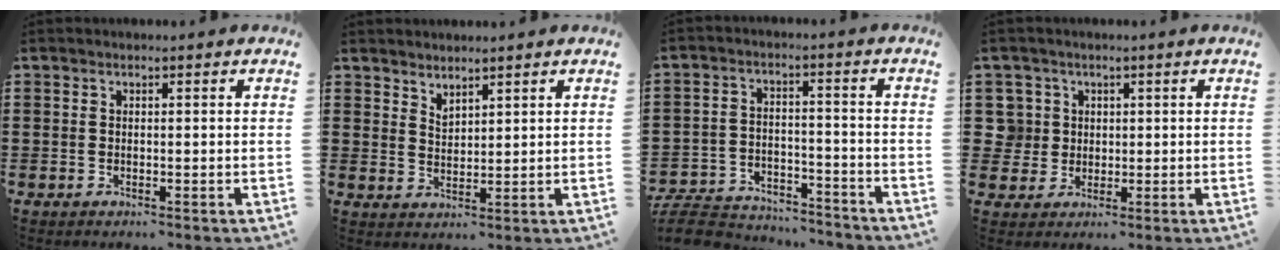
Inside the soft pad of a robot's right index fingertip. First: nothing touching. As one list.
[{"total": 2.3, "force": [2.3, 0.5, -0.3], "torque": [0.000, -0.001, 0.045]}, {"total": 7.6, "force": [-7.3, 1.3, 1.6], "torque": [-0.043, 0.012, -0.146]}, {"total": 4.3, "force": [0.8, 4.2, 0.4], "torque": [-0.031, 0.014, 0.014]}]